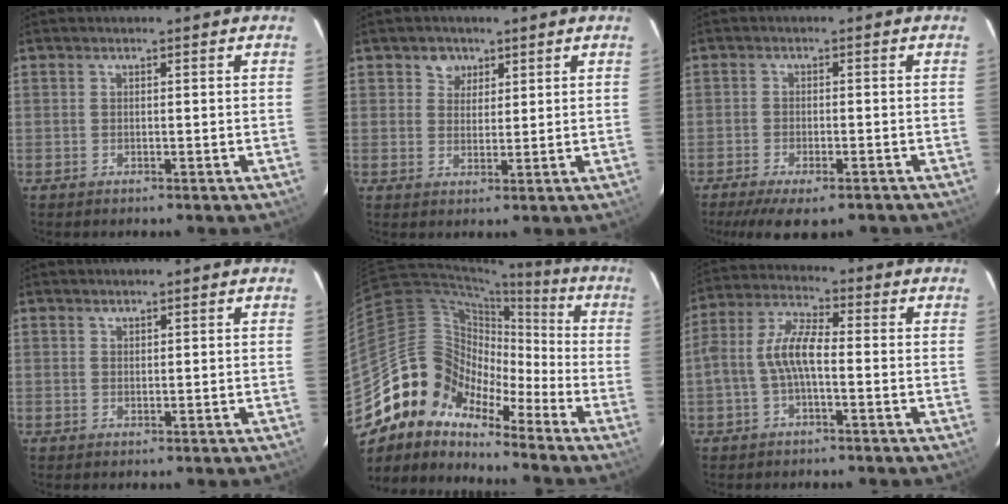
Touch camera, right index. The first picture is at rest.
{"total": 3.5, "force": [1.9, 2.8, 0.6], "torque": [0.002, 0.009, 0.033]}
{"total": 9.7, "force": [-7.3, 3.1, 5.6], "torque": [-0.126, -0.028, -0.117]}
{"total": 0.7, "force": [0.7, 0.3, 0.1], "torque": [-0.001, 0.002, 0.013]}
{"total": 12.2, "force": [-9.5, 7.2, 2.7], "torque": [-0.051, 0.040, -0.203]}
{"total": 7.2, "force": [-1.5, 2.5, 6.6], "torque": [-0.146, 0.019, -0.029]}